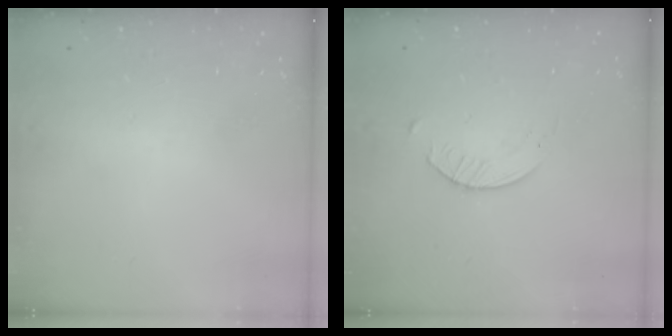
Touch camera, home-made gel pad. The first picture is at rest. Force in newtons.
{"total": 2.8, "press": 2.7, "slide": 0.3}